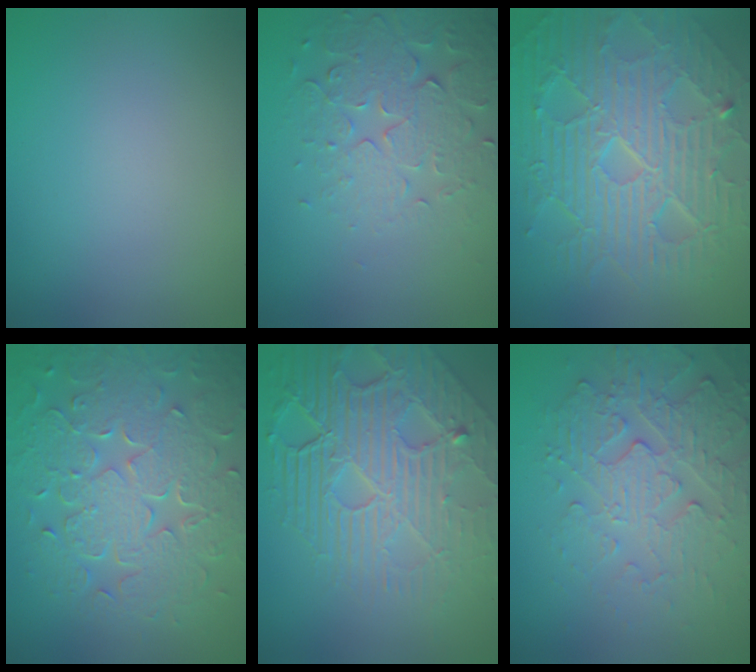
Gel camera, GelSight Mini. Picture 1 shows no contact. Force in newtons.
{"total": 5.0, "press": 3.7, "slide": 3.3}
{"total": 10.2, "press": 6.6, "slide": 7.8}
{"total": 8.8, "press": 6.3, "slide": 6.1}
{"total": 8.5, "press": 5.8, "slide": 6.2}
{"total": 4.3, "press": 4.1, "slide": 1.3}